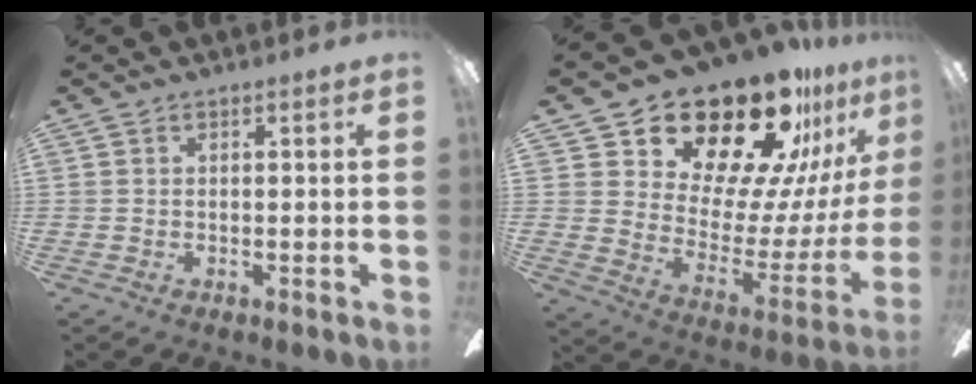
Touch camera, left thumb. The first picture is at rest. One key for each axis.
{"total": 25.4, "fx": 21.0, "fy": 9.7, "fz": 10.6, "tx": -0.165, "ty": -0.157, "tz": 0.372}